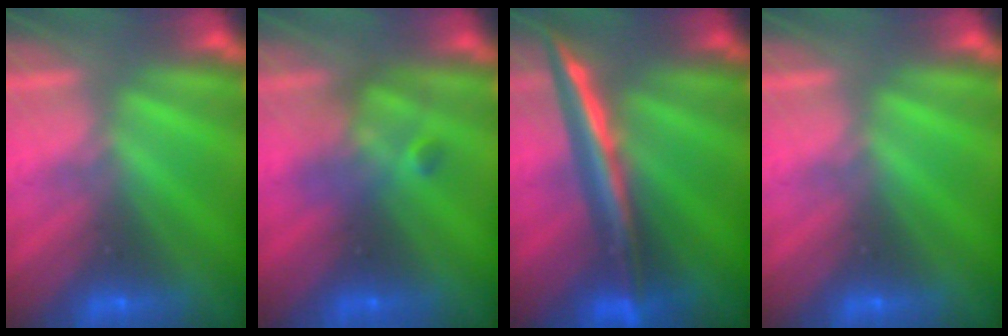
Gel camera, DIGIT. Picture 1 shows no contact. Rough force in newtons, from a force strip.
{"total": 2.5}
{"total": 2.8}
{"total": 0.0}